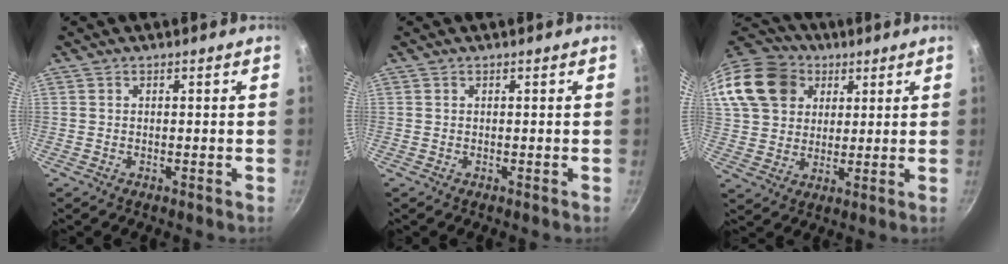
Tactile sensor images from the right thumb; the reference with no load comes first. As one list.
[{"total": 0.0}, {"total": 18.7, "force": [7.6, 14.6, 8.9], "torque": [-0.176, 0.020, 0.139]}]